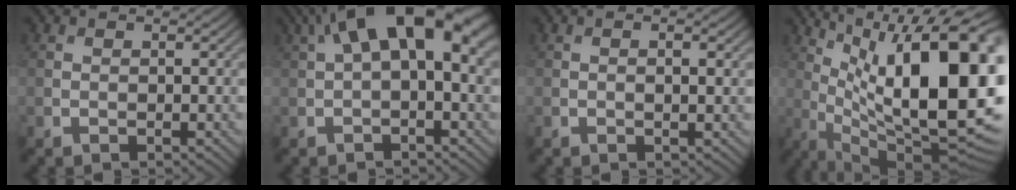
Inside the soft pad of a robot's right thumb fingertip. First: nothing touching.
{"total": 12.5, "force": [4.0, 5.5, 10.5], "torque": [-0.178, 0.023, 0.068]}
{"total": 1.4, "force": [0.1, 0.2, 1.4], "torque": [-0.019, 0.000, 0.001]}
{"total": 20.0, "force": [3.8, 7.3, 18.2], "torque": [-0.265, 0.013, 0.071]}